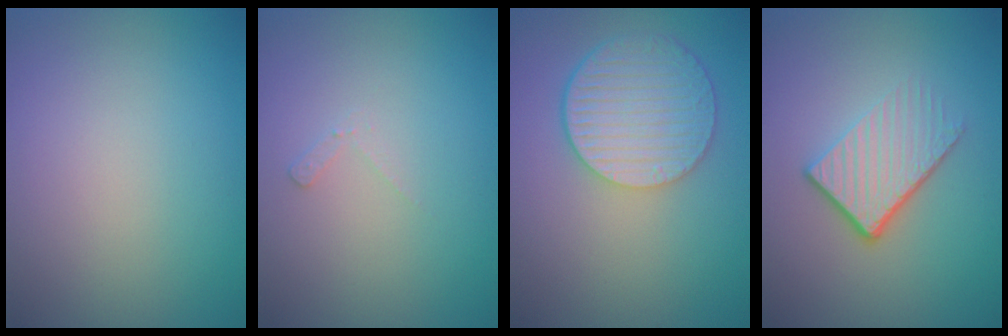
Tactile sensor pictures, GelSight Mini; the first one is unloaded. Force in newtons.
{"total": 0.8, "press": 0.8, "slide": 0.2}
{"total": 6.1, "press": 4.8, "slide": 3.8}
{"total": 3.9, "press": 2.7, "slide": 2.9}